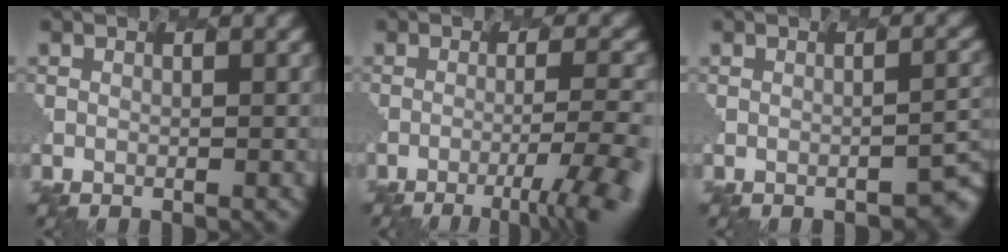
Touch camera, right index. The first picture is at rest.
{"total": 7.4, "force": [-4.1, 1.3, 6.1], "torque": [-0.089, -0.001, -0.055]}
{"total": 3.4, "force": [-1.6, 1.0, 2.8], "torque": [-0.041, -0.004, -0.016]}